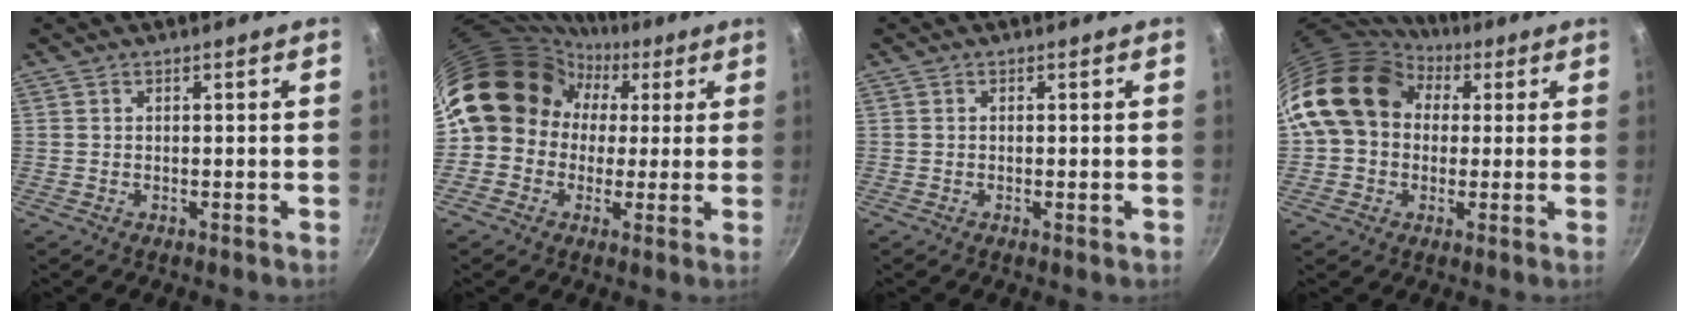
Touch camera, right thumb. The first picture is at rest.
{"total": 14.5, "force": [1.0, 13.1, 6.1], "torque": [-0.055, 0.045, -0.003]}
{"total": 0.7, "force": [-0.2, 0.0, 0.6], "torque": [-0.012, -0.002, -0.005]}
{"total": 16.4, "force": [4.4, 13.0, 9.0], "torque": [-0.137, 0.027, 0.066]}